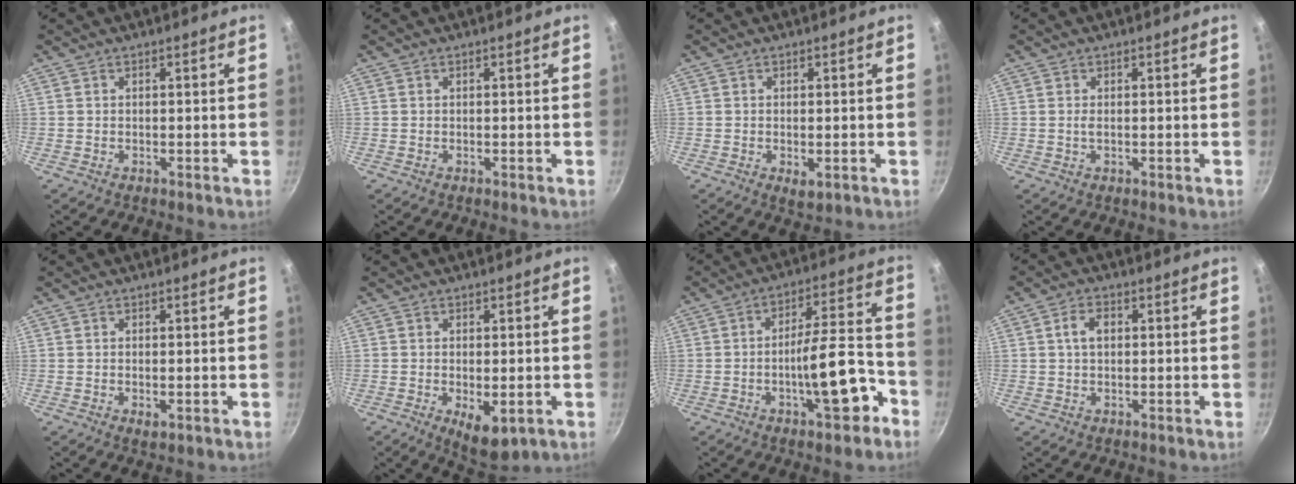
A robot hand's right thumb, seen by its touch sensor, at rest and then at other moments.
{"total": 0.0}
{"total": 2.5, "force": [-0.6, 1.1, 2.1], "torque": [-0.035, -0.009, -0.006]}
{"total": 1.3, "force": [0.0, 0.5, 1.2], "torque": [-0.026, -0.001, 0.000]}
{"total": 1.6, "force": [-0.4, 0.7, 1.4], "torque": [-0.025, -0.004, -0.004]}
{"total": 6.7, "force": [-1.9, 3.0, 5.7], "torque": [-0.075, -0.008, -0.014]}
{"total": 13.1, "force": [-5.6, 4.1, 11.1], "torque": [-0.135, 0.056, -0.080]}
{"total": 3.8, "force": [0.6, 2.5, 2.8], "torque": [-0.041, 0.009, 0.008]}